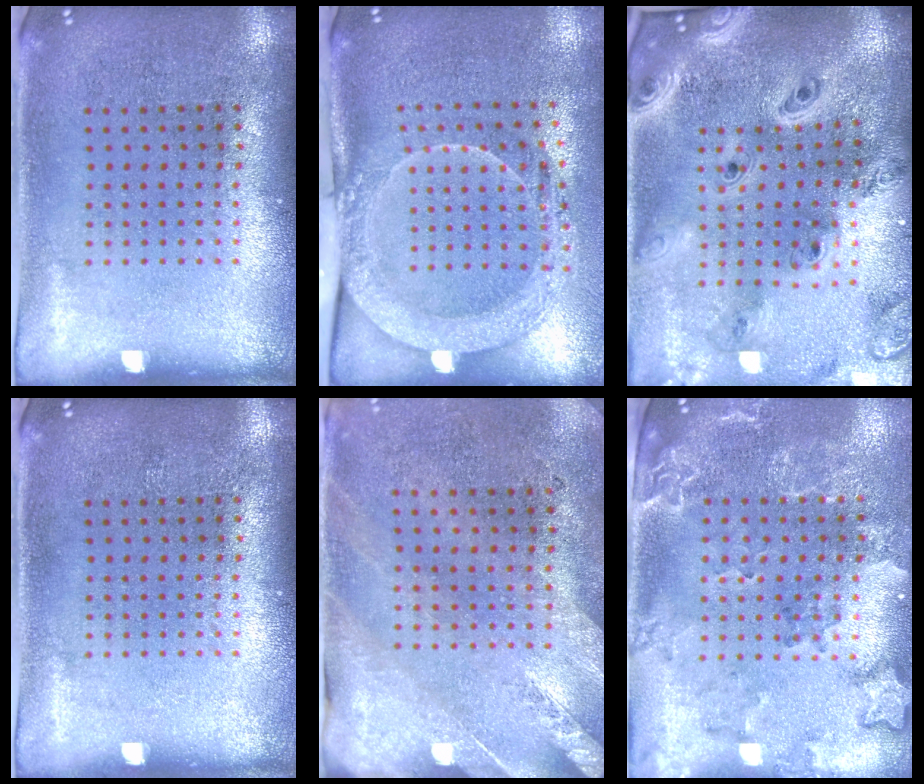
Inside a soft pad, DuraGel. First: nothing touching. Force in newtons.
{"total": 2.0, "press": 2.0, "slide": 0.3}
{"total": 4.1, "press": 3.1, "slide": 2.7}
{"total": 0.0}
{"total": 2.4, "press": 2.1, "slide": 1.3}
{"total": 2.0, "press": 1.9, "slide": 0.7}